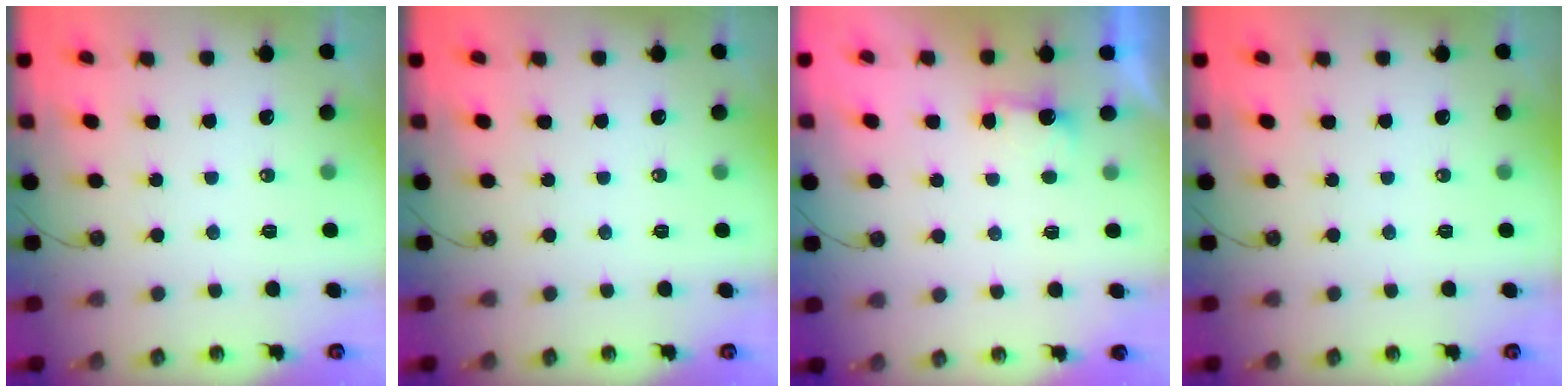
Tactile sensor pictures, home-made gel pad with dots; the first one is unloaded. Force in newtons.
{"total": 0.0}
{"total": 2.3, "press": 2.2, "slide": 0.8}
{"total": 0.0}